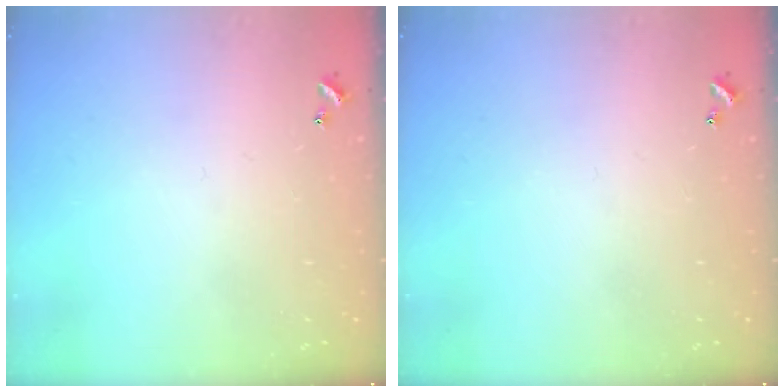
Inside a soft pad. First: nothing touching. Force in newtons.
{"total": 0.0}